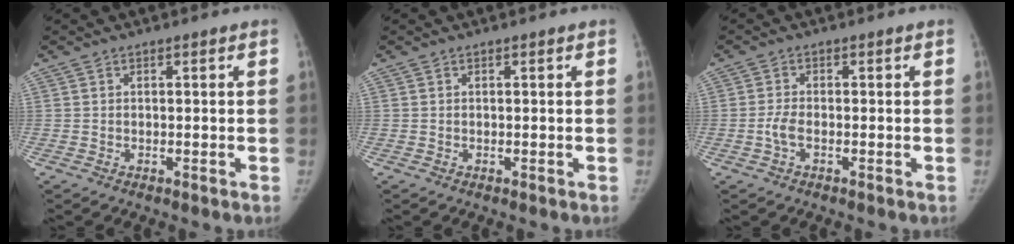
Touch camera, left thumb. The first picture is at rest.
{"total": 0.0}
{"total": 2.3, "force": [-0.8, 1.0, 2.0], "torque": [-0.048, 0.006, -0.017]}